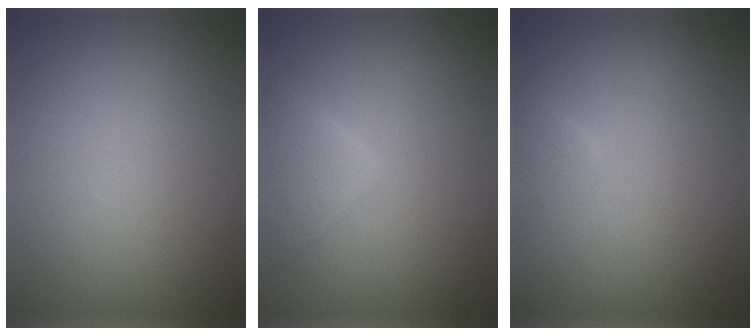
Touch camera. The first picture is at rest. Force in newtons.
{"total": 2.1, "press": 2.1, "slide": 0.1}
{"total": 0.8, "press": 0.8, "slide": 0.1}